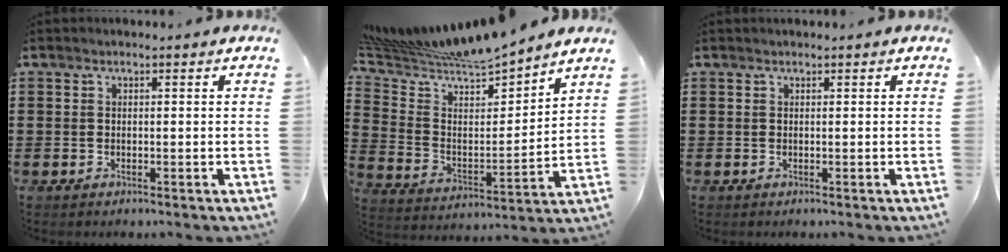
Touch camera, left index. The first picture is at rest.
{"total": 7.7, "force": [7.7, 0.1, 0.5], "torque": [-0.054, -0.069, 0.130]}
{"total": 0.0}